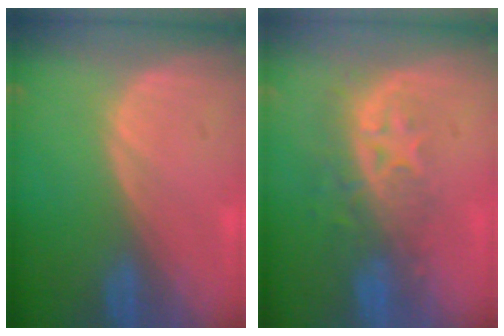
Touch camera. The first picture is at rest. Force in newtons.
{"total": 8.5, "press": 7.0, "slide": 4.8}